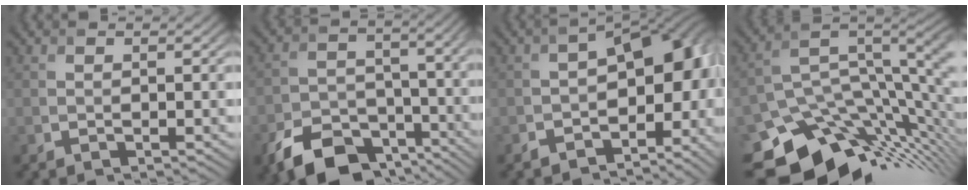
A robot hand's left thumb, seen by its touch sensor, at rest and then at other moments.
{"total": 10.8, "force": [-7.1, 5.9, 5.6], "torque": [-0.108, -0.025, -0.124]}
{"total": 12.0, "force": [-3.0, 7.2, 9.2], "torque": [-0.114, -0.022, -0.039]}
{"total": 12.8, "force": [-6.4, 7.4, 8.2], "torque": [-0.161, -0.038, -0.082]}